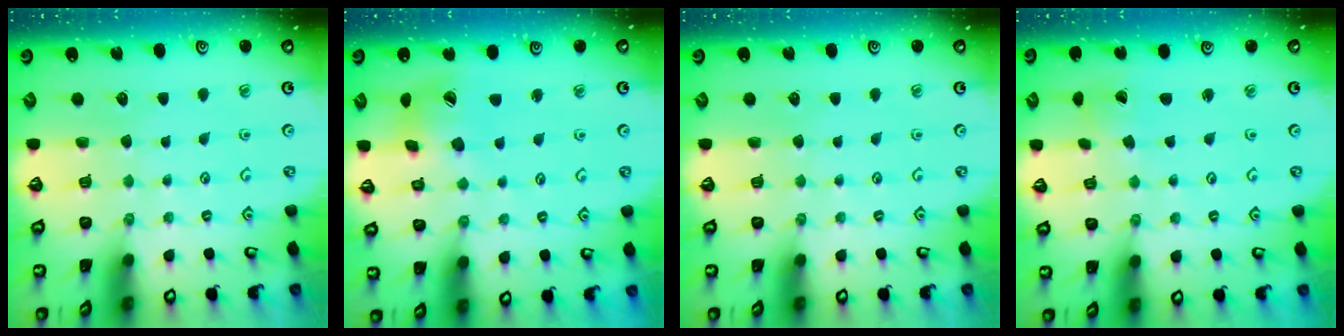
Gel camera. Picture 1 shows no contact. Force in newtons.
{"total": 9.5, "press": 9.4, "slide": 1.2}
{"total": 0.0}
{"total": 1.8, "press": 1.8, "slide": 0.2}